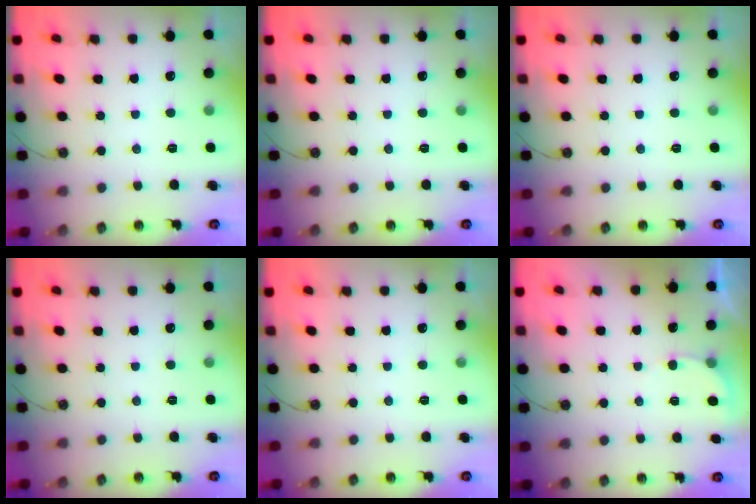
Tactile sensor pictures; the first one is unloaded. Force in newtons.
{"total": 0.0}
{"total": 0.0}
{"total": 0.0}
{"total": 0.0}
{"total": 2.7, "press": 2.7, "slide": 0.2}